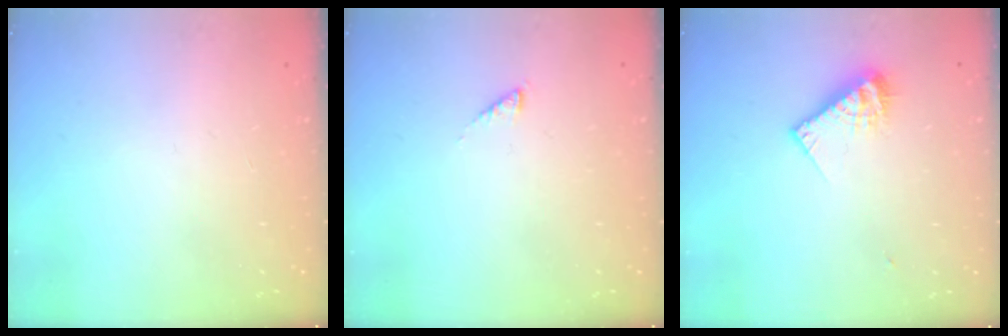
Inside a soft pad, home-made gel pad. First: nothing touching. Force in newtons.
{"total": 1.2, "press": 1.2, "slide": 0.3}
{"total": 9.1, "press": 9.0, "slide": 0.9}